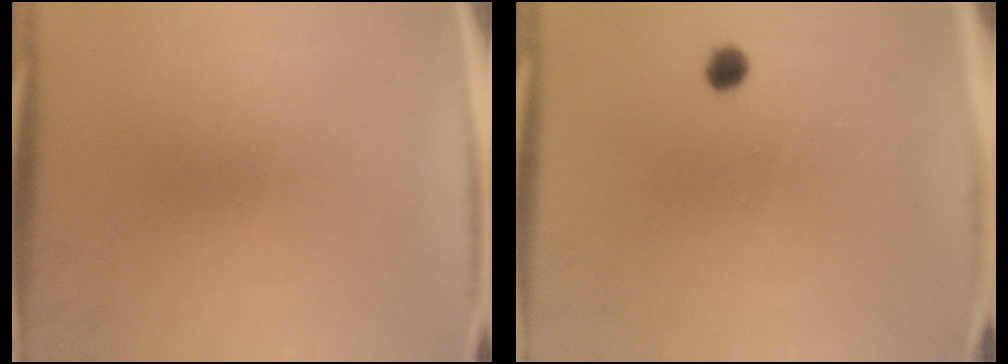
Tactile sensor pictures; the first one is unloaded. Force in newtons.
{"total": 1.8}